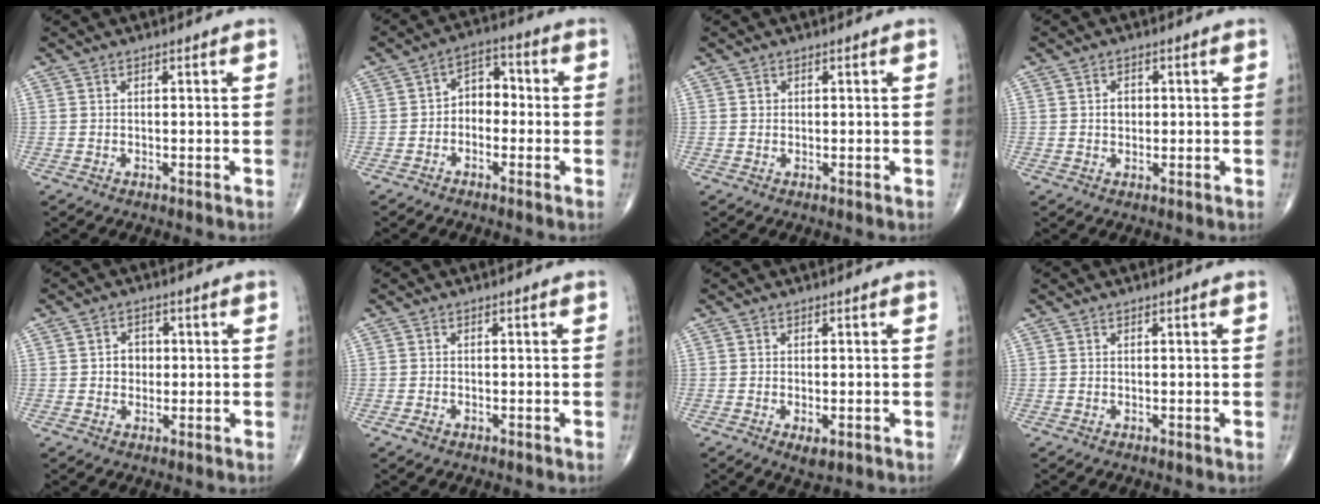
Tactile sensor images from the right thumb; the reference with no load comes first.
{"total": 6.0, "force": [-0.9, 4.3, 4.0], "torque": [-0.036, 0.031, -0.032]}
{"total": 0.7, "force": [0.1, 0.7, 0.2], "torque": [0.002, 0.001, 0.002]}
{"total": 1.5, "force": [0.2, 1.3, 0.8], "torque": [-0.007, 0.001, 0.004]}
{"total": 3.6, "force": [0.1, 3.1, 1.9], "torque": [-0.008, 0.005, -0.001]}
{"total": 1.3, "force": [-0.7, 0.8, 0.7], "torque": [-0.016, 0.003, -0.013]}
{"total": 2.8, "force": [-1.0, 1.3, 2.2], "torque": [-0.035, -0.005, -0.013]}
{"total": 0.0}